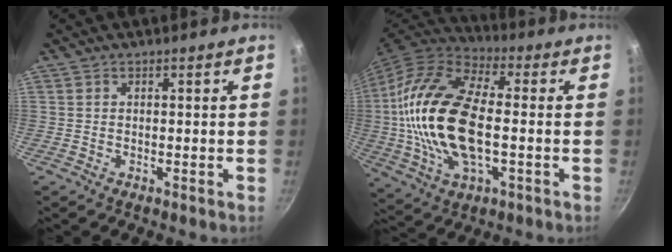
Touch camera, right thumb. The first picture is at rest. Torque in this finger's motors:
{"motor_torque": [-0.62, 2.30, 2.64, 0.09, 0.42]}